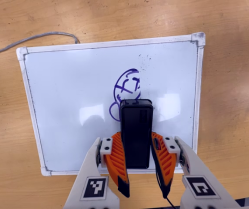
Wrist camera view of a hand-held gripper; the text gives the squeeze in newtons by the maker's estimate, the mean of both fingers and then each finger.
{"total": 7.3, "left": 5.8, "right": 8.9}